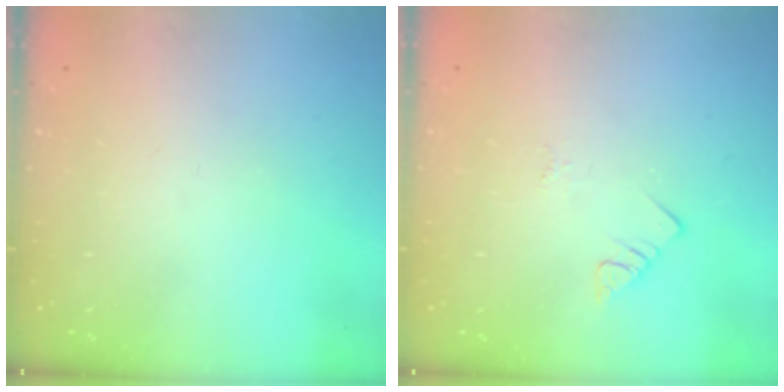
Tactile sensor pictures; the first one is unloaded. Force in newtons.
{"total": 2.8, "press": 2.8, "slide": 0.4}